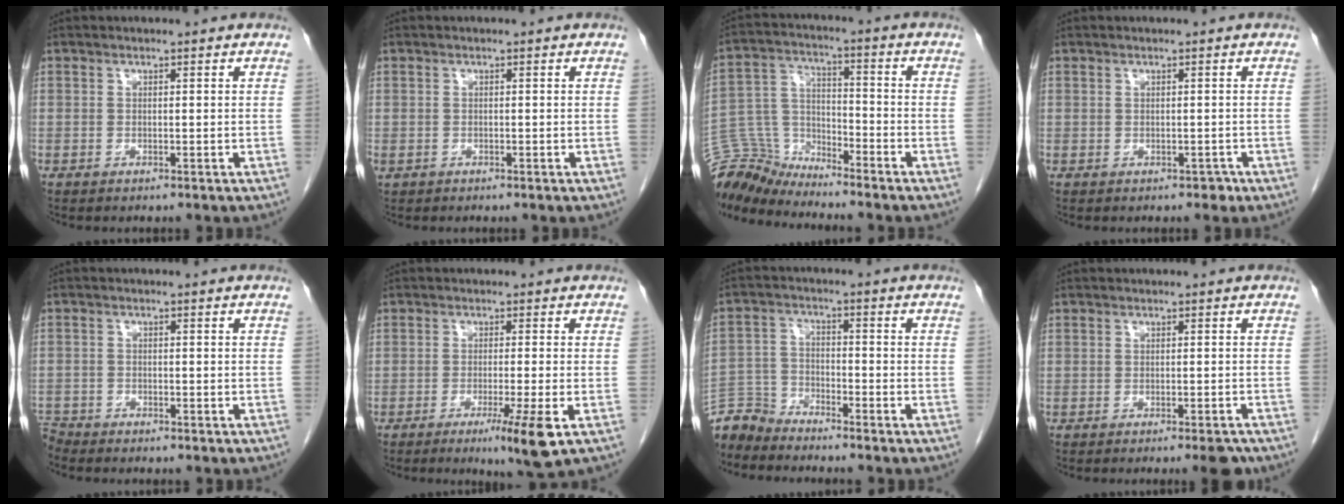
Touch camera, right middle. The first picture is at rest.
{"total": 1.0, "force": [-0.7, 0.7, 0.3], "torque": [-0.011, 0.000, -0.010]}
{"total": 9.6, "force": [-9.5, 1.0, -0.4], "torque": [-0.003, 0.027, -0.189]}
{"total": 0.8, "force": [-0.5, 0.5, 0.3], "torque": [-0.002, 0.001, -0.005]}
{"total": 6.0, "force": [-5.9, -0.2, -0.6], "torque": [0.010, 0.001, -0.112]}
{"total": 6.6, "force": [-3.2, -0.9, 5.7], "torque": [-0.089, -0.023, -0.051]}
{"total": 6.3, "force": [-6.2, 0.9, -0.3], "torque": [0.004, 0.000, -0.125]}
{"total": 2.8, "force": [-2.3, 0.1, 1.7], "torque": [-0.013, -0.003, -0.030]}